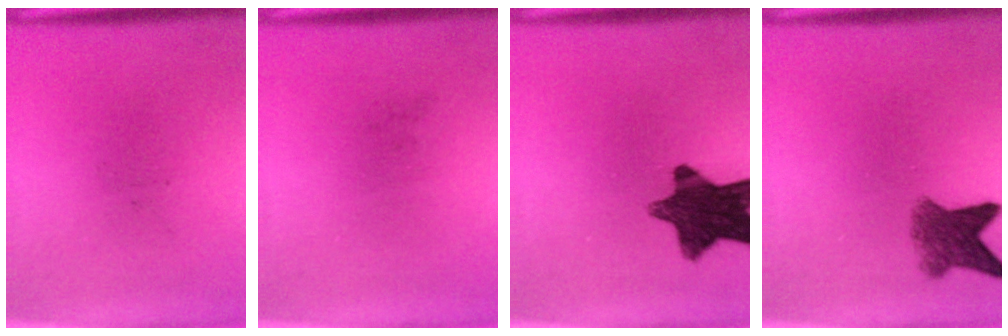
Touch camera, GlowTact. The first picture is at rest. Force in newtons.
{"total": 0.0}
{"total": 11.8}
{"total": 5.3}